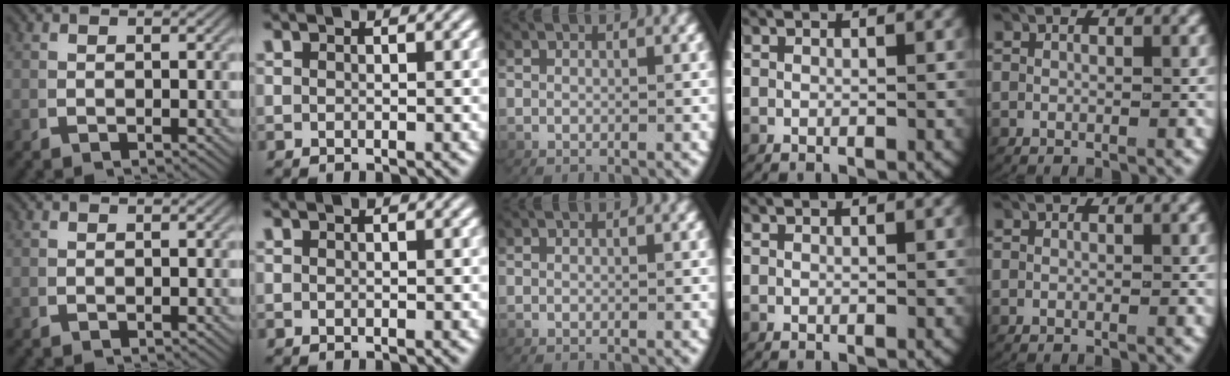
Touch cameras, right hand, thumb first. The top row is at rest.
{}